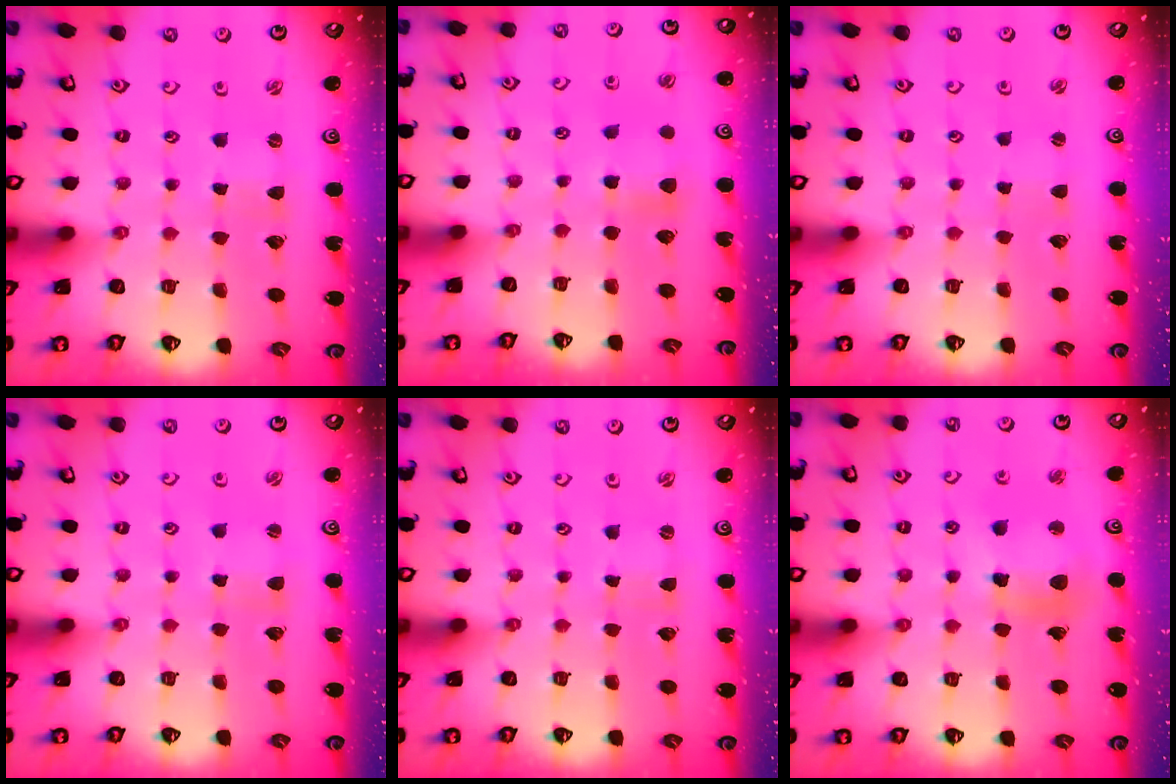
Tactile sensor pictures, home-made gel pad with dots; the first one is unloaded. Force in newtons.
{"total": 5.5, "press": 5.5, "slide": 0.7}
{"total": 1.6, "press": 1.6, "slide": 0.3}
{"total": 2.2, "press": 2.2, "slide": 0.3}
{"total": 0.0}
{"total": 12.3, "press": 12.2, "slide": 1.9}